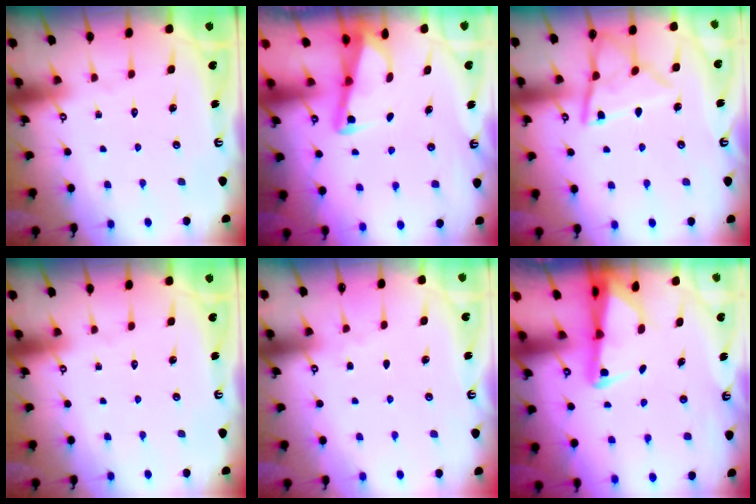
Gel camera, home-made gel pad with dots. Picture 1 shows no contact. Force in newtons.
{"total": 3.0, "press": 3.0, "slide": 0.3}
{"total": 11.4, "press": 11.3, "slide": 1.1}
{"total": 0.0}
{"total": 2.8, "press": 2.8, "slide": 0.5}
{"total": 2.6, "press": 2.6, "slide": 0.5}